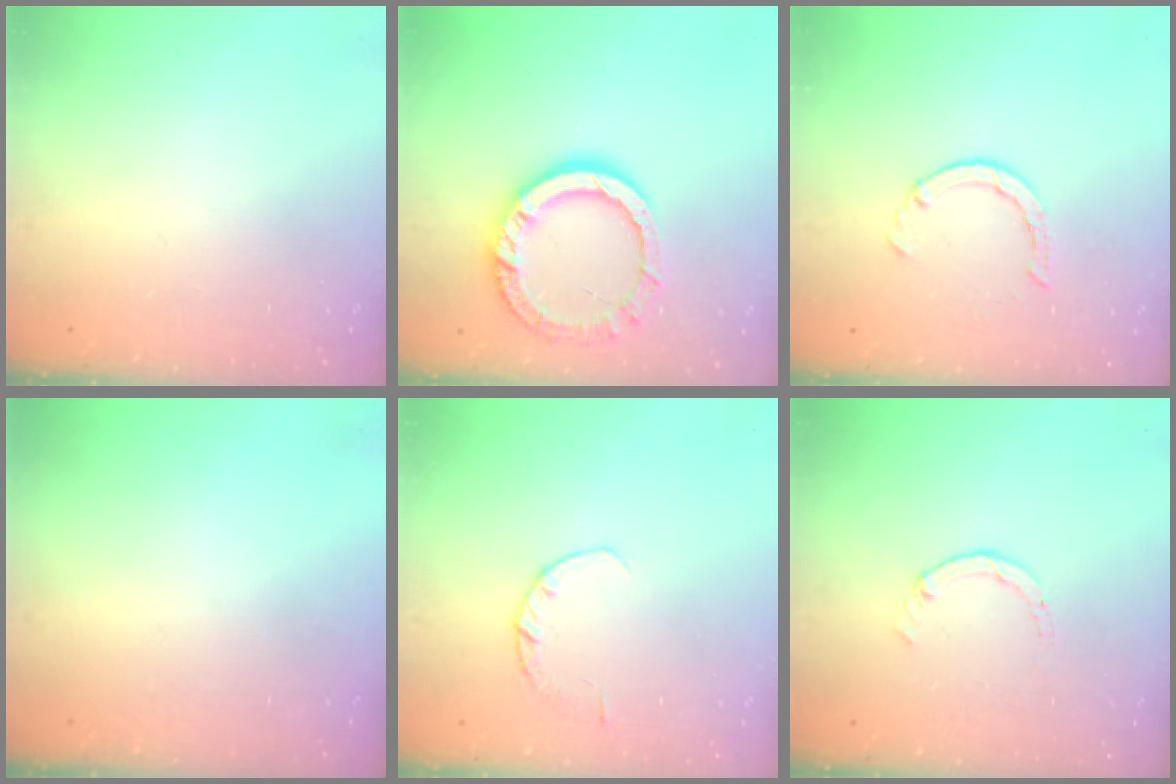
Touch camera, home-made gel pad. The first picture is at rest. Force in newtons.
{"total": 12.3, "press": 12.2, "slide": 1.3}
{"total": 2.9, "press": 2.9, "slide": 0.4}
{"total": 0.0}
{"total": 2.9, "press": 2.8, "slide": 0.4}
{"total": 0.7, "press": 0.7, "slide": 0.2}